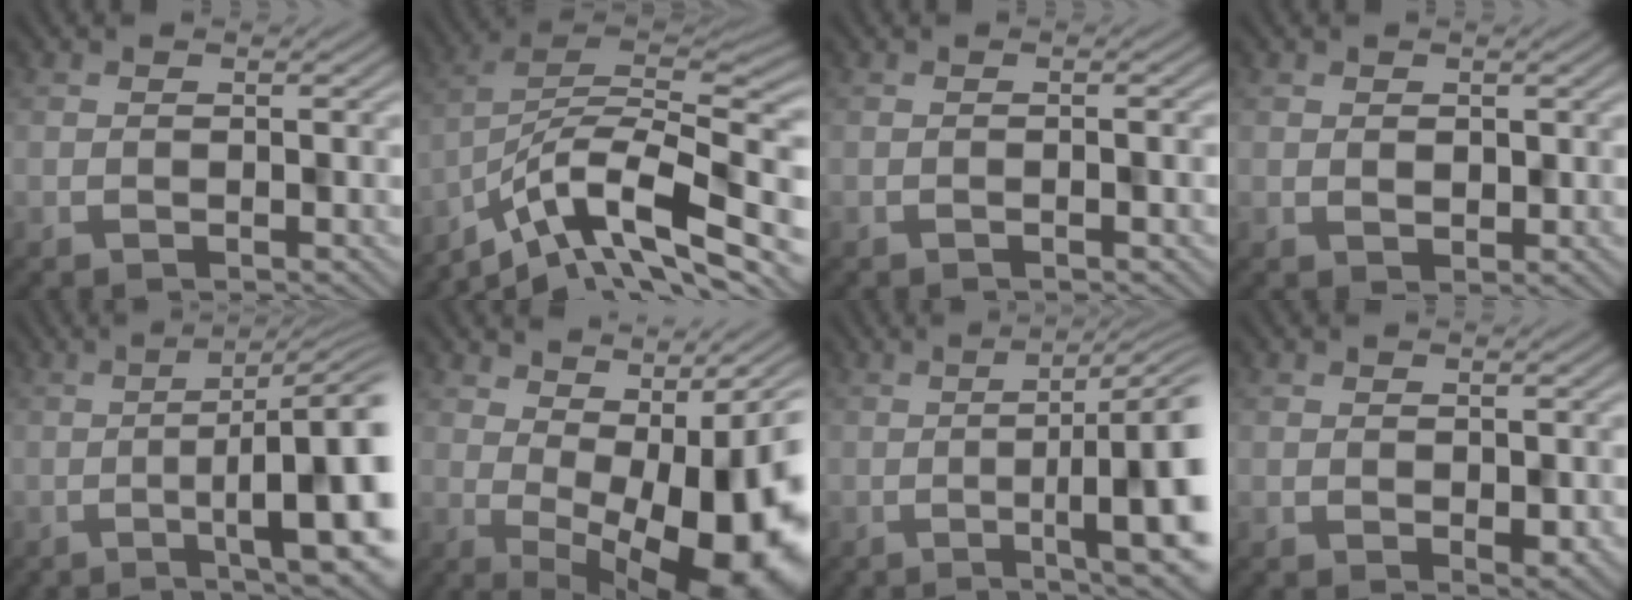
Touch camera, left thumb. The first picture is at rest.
{"total": 12.7, "force": [-8.3, 4.5, 8.5], "torque": [-0.163, -0.004, -0.154]}
{"total": 1.3, "force": [-0.4, 0.3, 1.2], "torque": [-0.013, 0.004, -0.009]}
{"total": 1.2, "force": [0.7, 1.0, -0.2], "torque": [0.004, -0.002, 0.019]}
{"total": 12.0, "force": [-2.2, 2.7, 11.4], "torque": [-0.118, 0.007, -0.029]}
{"total": 16.2, "force": [-0.6, 7.5, 14.3], "torque": [-0.179, -0.023, 0.024]}
{"total": 11.8, "force": [-1.2, 2.8, 11.4], "torque": [-0.128, 0.003, -0.011]}
{"total": 2.3, "force": [0.0, 1.7, 1.5], "torque": [-0.021, -0.006, 0.011]}